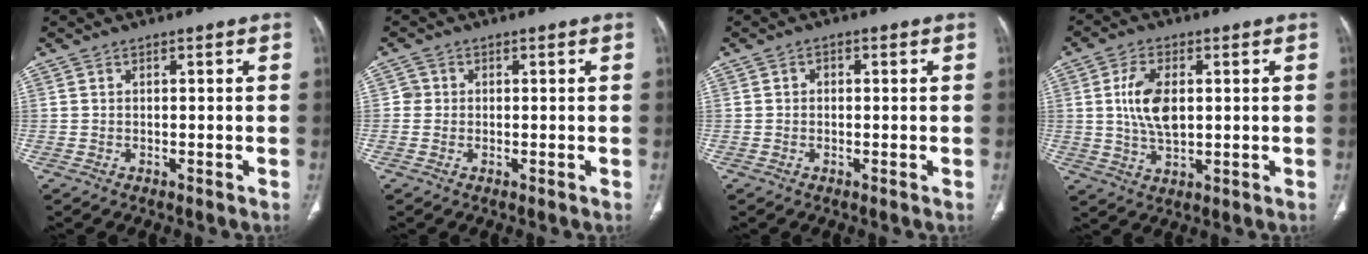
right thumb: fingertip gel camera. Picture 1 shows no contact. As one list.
[{"total": 1.5, "force": [0.0, 1.5, 0.2], "torque": [0.004, 0.004, -0.002]}, {"total": 1.3, "force": [0.1, 1.0, 0.7], "torque": [-0.003, 0.003, -0.002]}, {"total": 8.4, "force": [1.2, 4.6, 6.9], "torque": [-0.133, -0.004, 0.027]}]